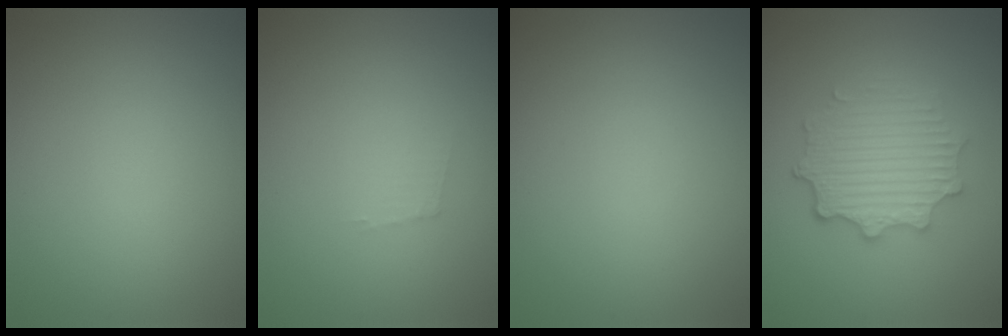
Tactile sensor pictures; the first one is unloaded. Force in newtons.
{"total": 0.7, "press": 0.7, "slide": 0.1}
{"total": 0.0}
{"total": 4.8, "press": 3.8, "slide": 3.1}